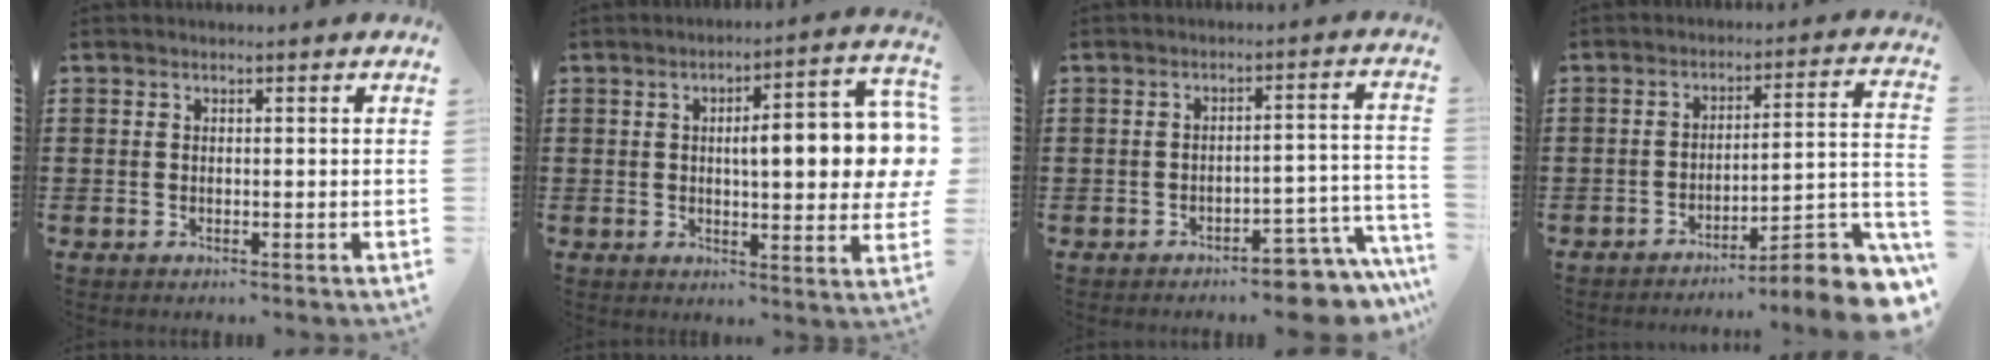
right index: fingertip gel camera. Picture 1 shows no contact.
{"total": 9.7, "force": [1.5, 2.4, 9.2], "torque": [-0.137, -0.008, 0.016]}
{"total": 5.6, "force": [-5.1, 0.7, 2.1], "torque": [-0.031, 0.005, -0.095]}
{"total": 6.1, "force": [-5.0, 0.1, 3.4], "torque": [-0.051, -0.013, -0.099]}